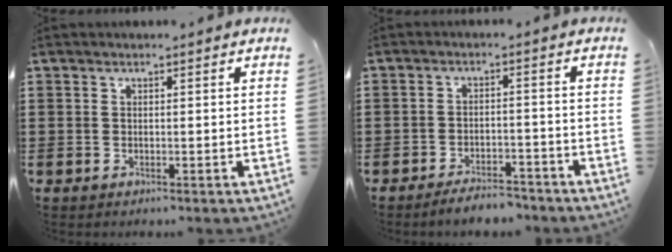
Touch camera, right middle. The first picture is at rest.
{"total": 4.0, "force": [-3.9, 0.4, 0.8], "torque": [-0.015, 0.003, -0.078]}